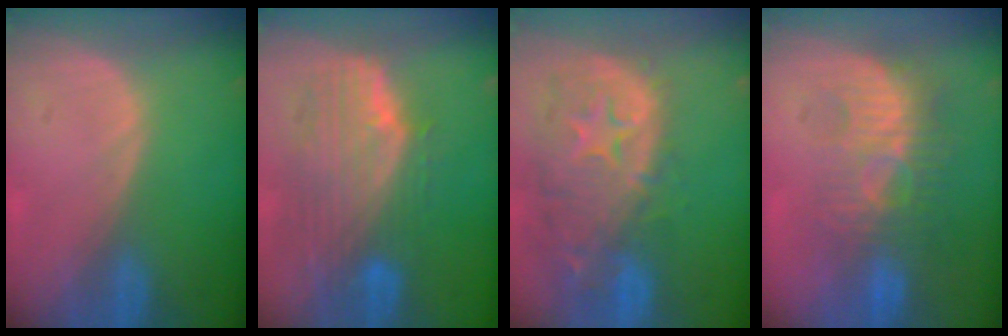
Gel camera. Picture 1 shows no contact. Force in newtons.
{"total": 9.9, "press": 8.8, "slide": 4.5}
{"total": 13.9, "press": 11.1, "slide": 8.3}
{"total": 8.9, "press": 8.5, "slide": 2.6}